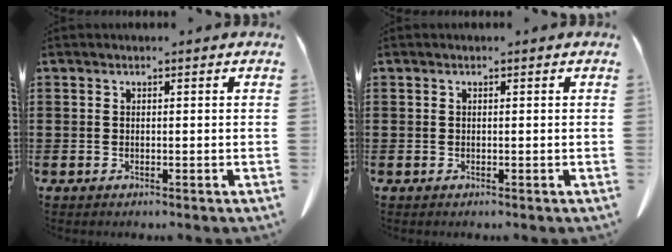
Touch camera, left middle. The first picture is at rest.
{"total": 0.0}